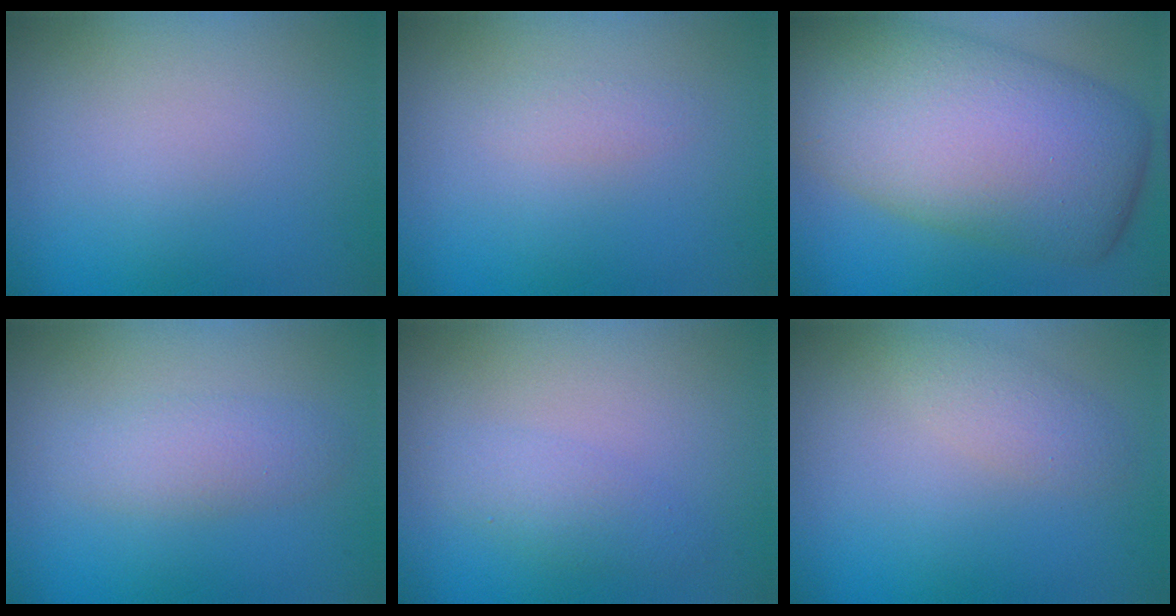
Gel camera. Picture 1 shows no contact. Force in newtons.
{"total": 0.8, "press": 0.8, "slide": 0.0}
{"total": 13.5, "press": 13.5, "slide": 0.6}
{"total": 2.3, "press": 2.3, "slide": 0.0}
{"total": 1.9, "press": 1.9, "slide": 0.1}
{"total": 1.6, "press": 1.6, "slide": 0.1}